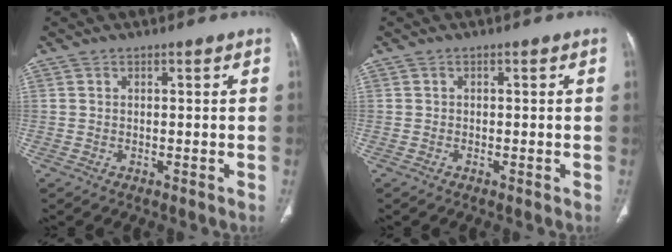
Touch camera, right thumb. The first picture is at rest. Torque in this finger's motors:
{"motor_torque": [-0.20, 0.12, 0.05, 0.50, -0.03]}